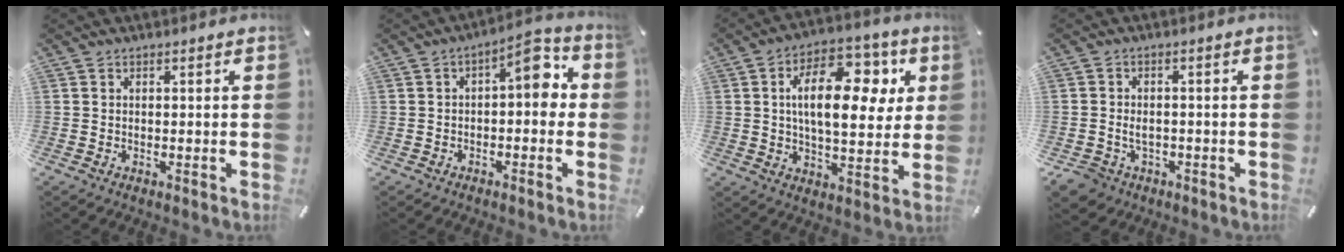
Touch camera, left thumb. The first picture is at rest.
{"total": 7.9, "force": [0.8, 3.6, 7.0], "torque": [-0.086, -0.011, 0.002]}
{"total": 17.7, "force": [5.0, 9.4, 14.2], "torque": [-0.219, -0.002, 0.082]}
{"total": 4.4, "force": [-1.4, 3.7, 1.8], "torque": [-0.045, 0.003, -0.025]}